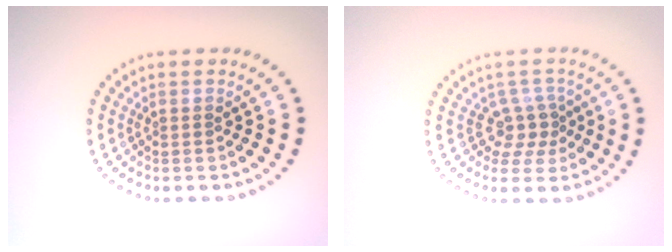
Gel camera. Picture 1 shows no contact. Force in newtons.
{"total": 2.5, "press": 1.7, "slide": 1.9}